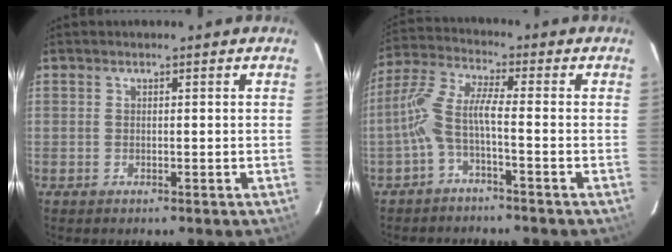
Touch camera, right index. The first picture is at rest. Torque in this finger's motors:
{"motor_torque": [0.86, -0.45, 0.53, 0.16]}